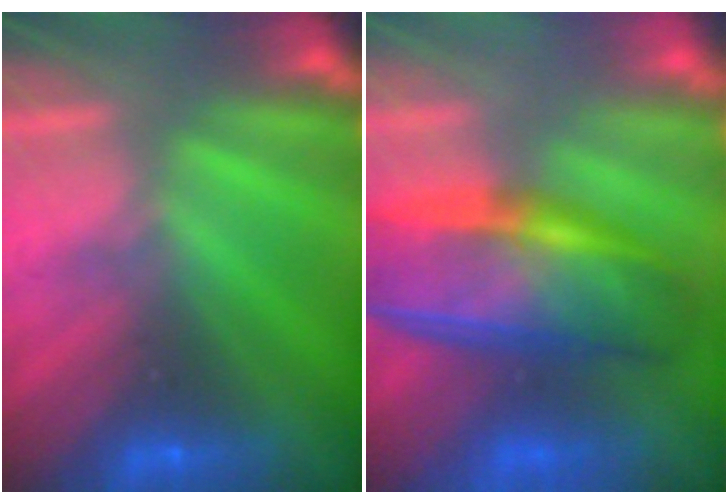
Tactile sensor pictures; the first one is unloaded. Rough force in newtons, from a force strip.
{"total": 7.5}